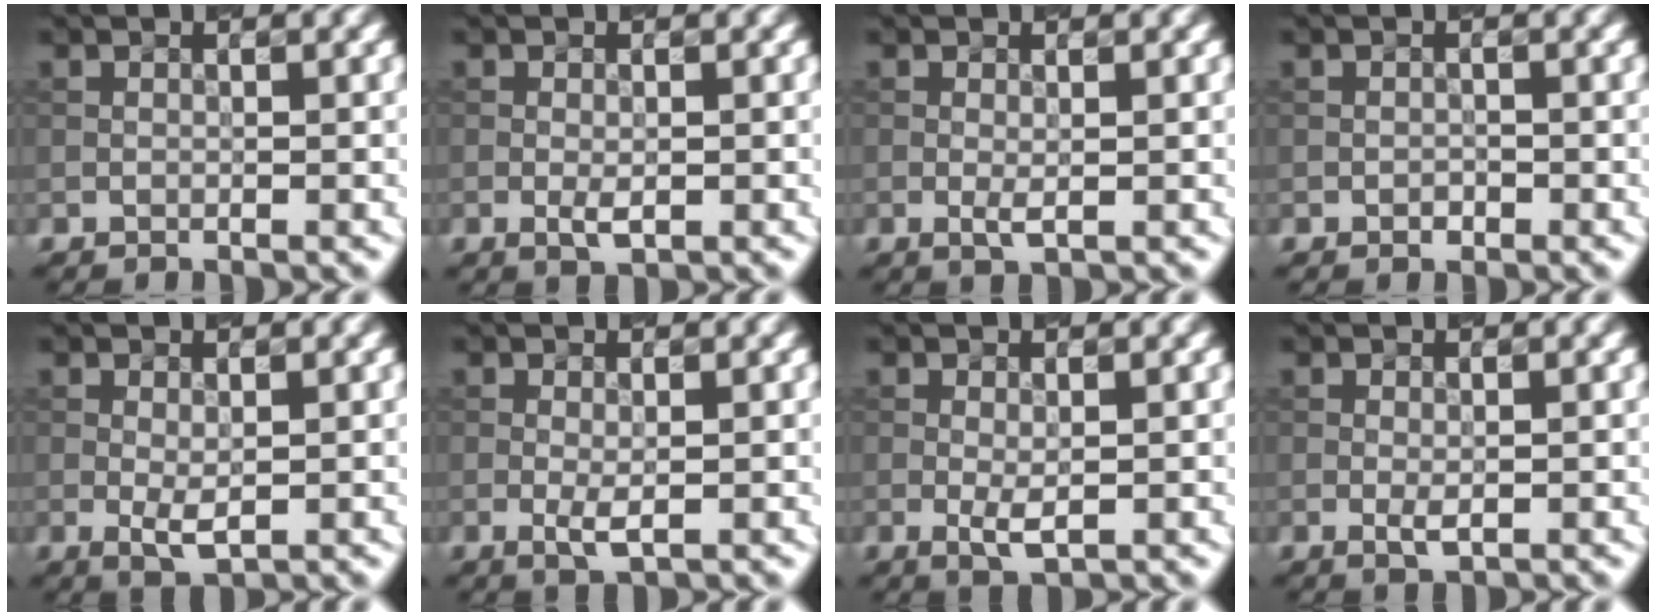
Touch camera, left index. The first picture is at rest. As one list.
[{"total": 1.6, "force": [-0.4, 0.6, 1.4], "torque": [-0.028, -0.004, -0.008]}, {"total": 1.2, "force": [-0.1, 0.3, 1.1], "torque": [-0.023, -0.004, -0.002]}, {"total": 0.6, "force": [-0.3, 0.4, 0.4], "torque": [-0.004, 0.000, -0.006]}, {"total": 2.0, "force": [-0.1, 0.7, 1.9], "torque": [-0.036, -0.005, 0.000]}, {"total": 1.8, "force": [-0.2, 0.5, 1.7], "torque": [-0.034, -0.004, -0.006]}, {"total": 1.9, "force": [-0.2, 0.6, 1.8], "torque": [-0.036, -0.005, -0.003]}, {"total": 1.3, "force": [-0.3, 0.5, 1.2], "torque": [-0.024, -0.004, -0.005]}]